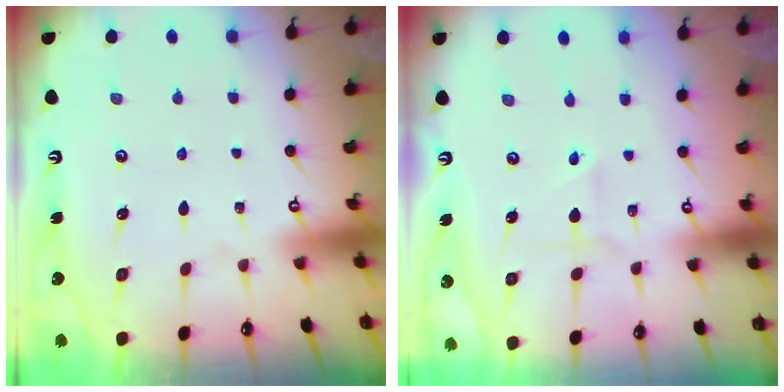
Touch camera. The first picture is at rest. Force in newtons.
{"total": 1.9, "press": 1.6, "slide": 0.9}